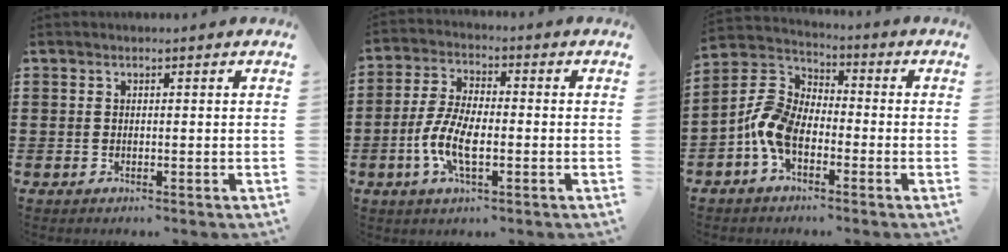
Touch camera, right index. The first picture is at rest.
{"total": 7.8, "force": [-2.4, 3.0, 6.8], "torque": [-0.163, -0.013, -0.053]}
{"total": 8.1, "force": [-3.0, 4.8, 5.9], "torque": [-0.164, -0.002, -0.067]}